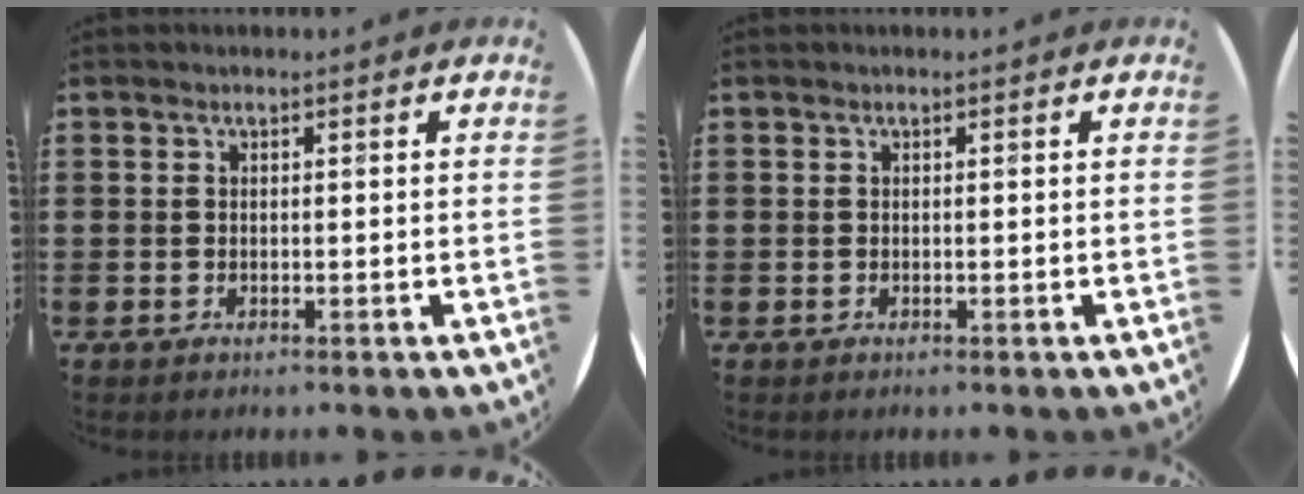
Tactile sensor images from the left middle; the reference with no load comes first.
{"total": 0.0}